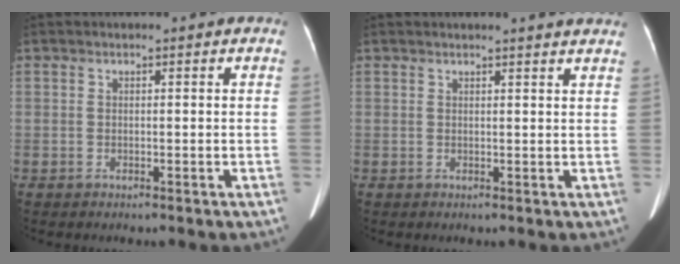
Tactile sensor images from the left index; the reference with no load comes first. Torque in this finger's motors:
{"motor_torque": [0.30, -0.34, 0.01, 0.00]}